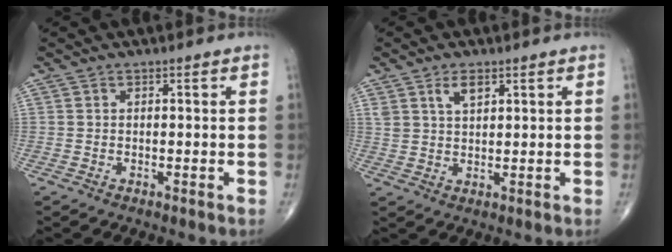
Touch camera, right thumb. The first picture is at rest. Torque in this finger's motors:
{"motor_torque": [-0.16, 0.21, 0.46, 0.50, 0.00]}